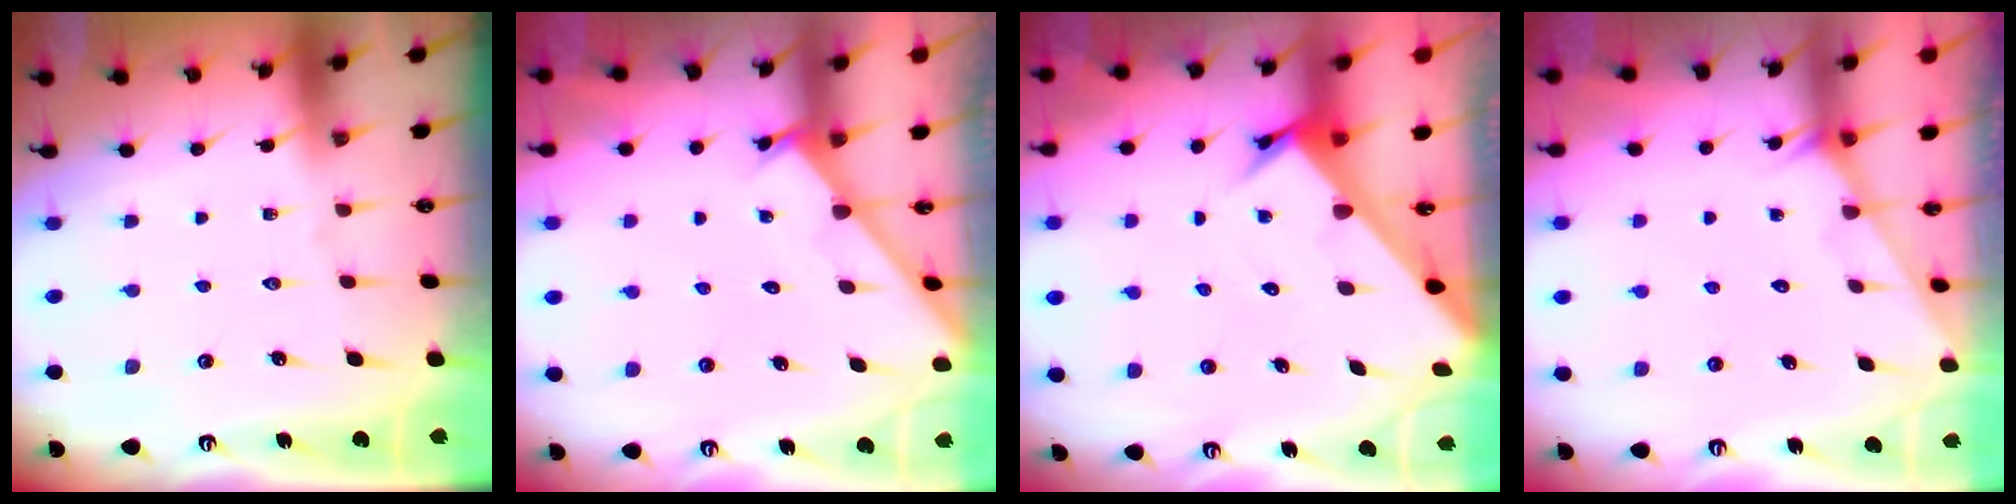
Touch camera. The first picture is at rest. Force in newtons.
{"total": 2.7, "press": 2.7, "slide": 0.2}
{"total": 2.8, "press": 2.8, "slide": 0.2}
{"total": 1.3, "press": 1.3, "slide": 0.1}